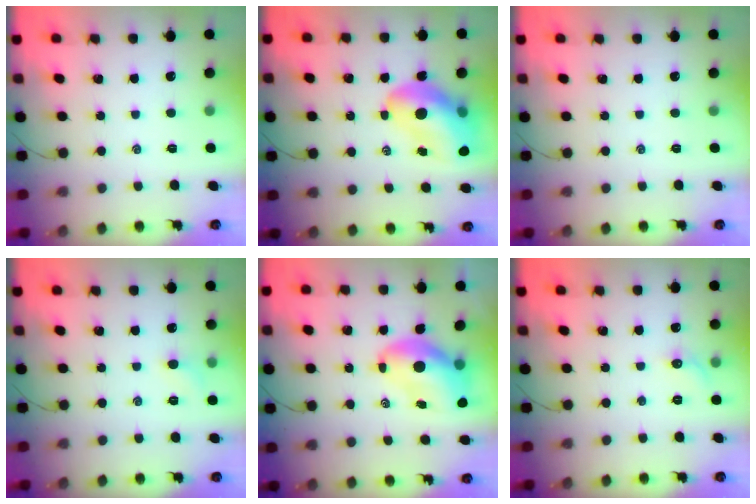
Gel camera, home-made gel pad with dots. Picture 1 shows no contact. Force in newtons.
{"total": 15.4, "press": 14.7, "slide": 4.4}
{"total": 0.0}
{"total": 4.4, "press": 4.2, "slide": 1.4}
{"total": 9.8, "press": 9.4, "slide": 3.0}
{"total": 5.3, "press": 5.0, "slide": 1.8}